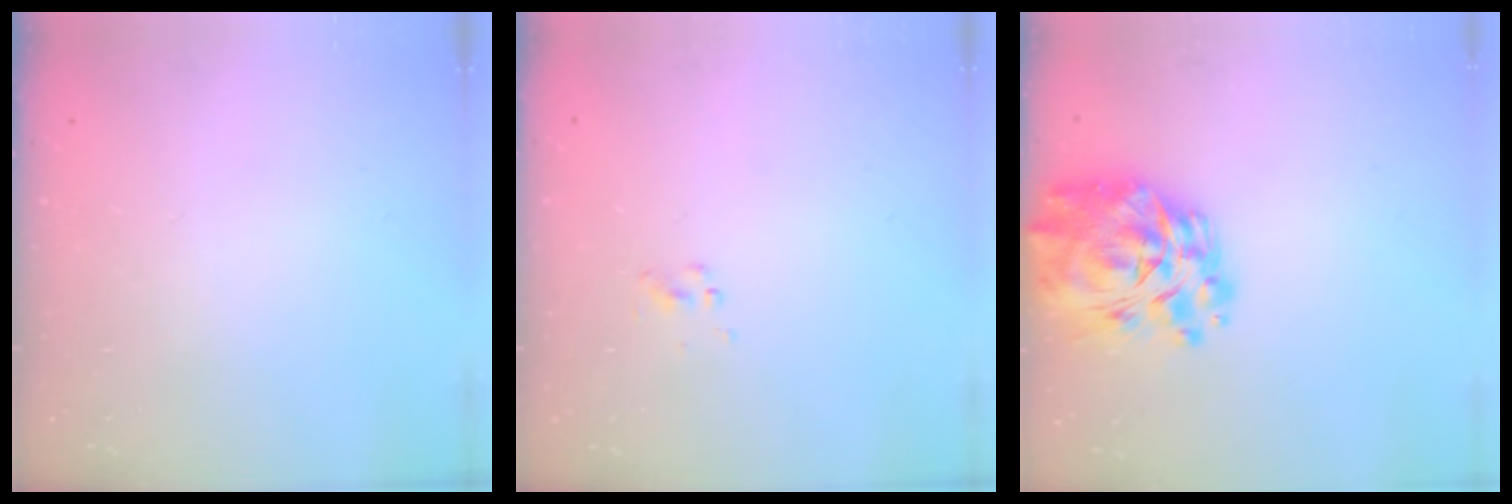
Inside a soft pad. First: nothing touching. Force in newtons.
{"total": 1.5, "press": 1.5, "slide": 0.1}
{"total": 17.4, "press": 16.5, "slide": 5.7}